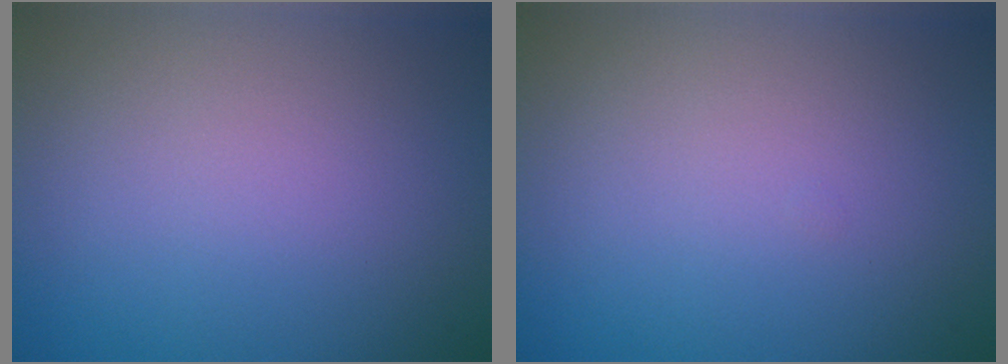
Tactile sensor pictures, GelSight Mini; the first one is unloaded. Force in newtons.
{"total": 0.0}